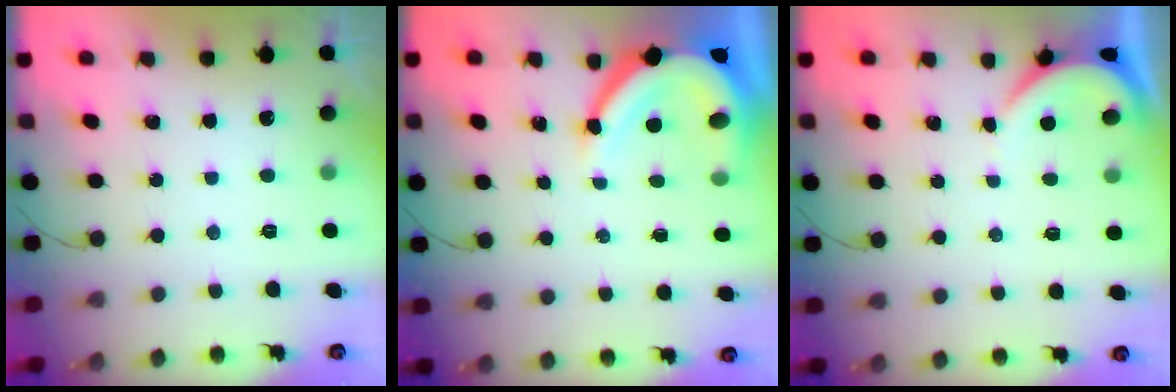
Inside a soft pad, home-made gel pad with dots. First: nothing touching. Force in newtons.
{"total": 11.0, "press": 10.9, "slide": 1.3}
{"total": 2.9, "press": 2.8, "slide": 0.3}